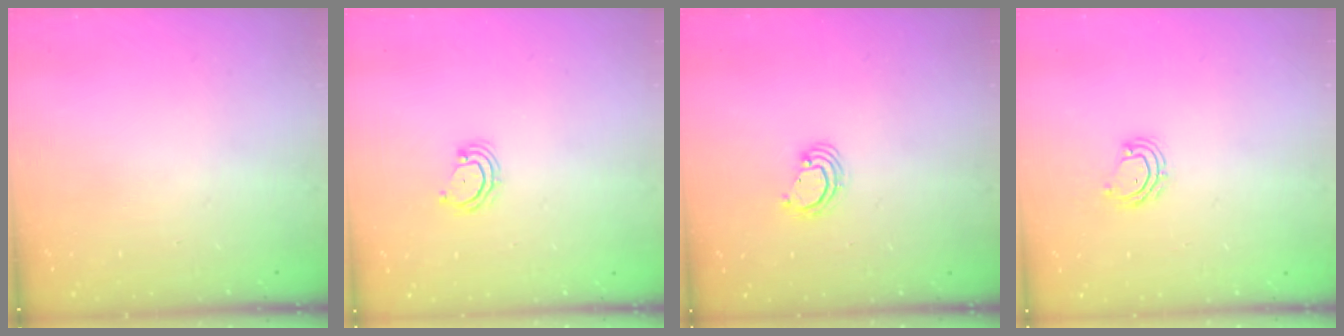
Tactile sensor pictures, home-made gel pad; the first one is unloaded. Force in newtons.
{"total": 3.6, "press": 3.6, "slide": 0.4}
{"total": 3.6, "press": 3.6, "slide": 0.4}
{"total": 5.0, "press": 4.9, "slide": 0.3}